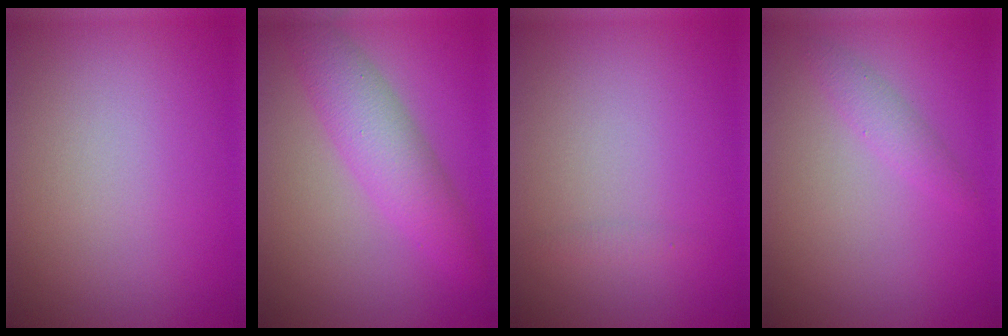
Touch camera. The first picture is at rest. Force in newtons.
{"total": 4.5, "press": 4.5, "slide": 0.1}
{"total": 0.6, "press": 0.6, "slide": 0.1}
{"total": 1.5, "press": 1.5, "slide": 0.1}